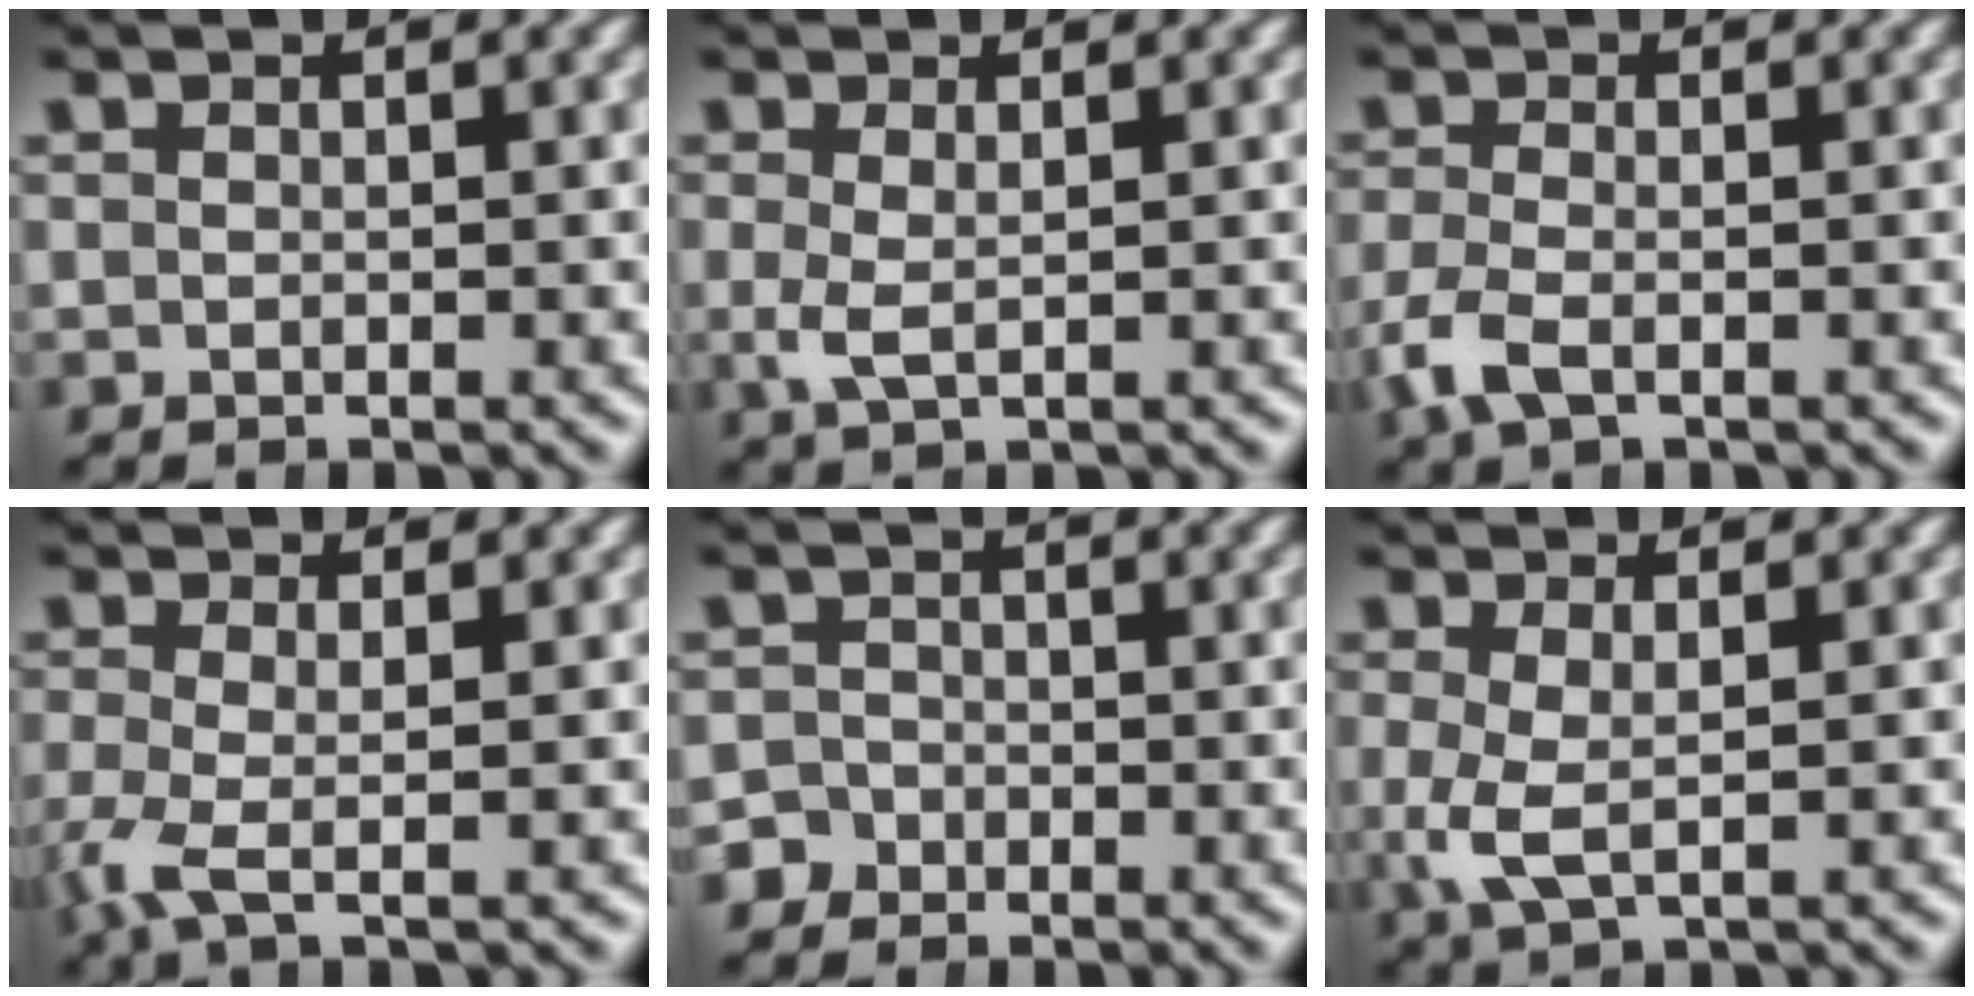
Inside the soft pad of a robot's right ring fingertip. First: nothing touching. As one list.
[{"total": 1.8, "force": [-0.2, 0.5, 1.7], "torque": [-0.046, -0.020, 0.008]}, {"total": 3.0, "force": [-1.6, 1.4, 2.0], "torque": [-0.059, -0.017, -0.021]}, {"total": 2.6, "force": [-0.9, 0.7, 2.3], "torque": [-0.075, -0.026, -0.006]}, {"total": 3.2, "force": [-2.1, 2.4, 0.0], "torque": [-0.003, -0.012, -0.037]}, {"total": 3.1, "force": [-0.5, 1.4, 2.7], "torque": [-0.074, -0.025, 0.005]}]